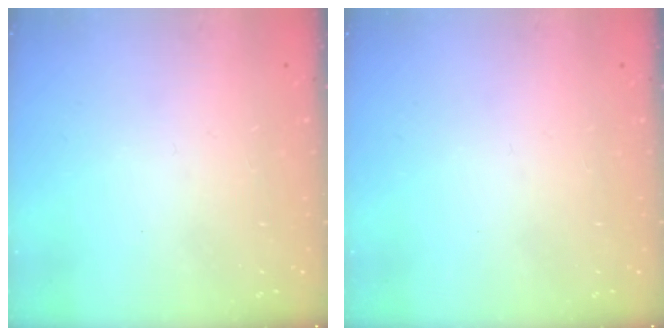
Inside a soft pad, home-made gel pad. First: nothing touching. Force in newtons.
{"total": 0.0}